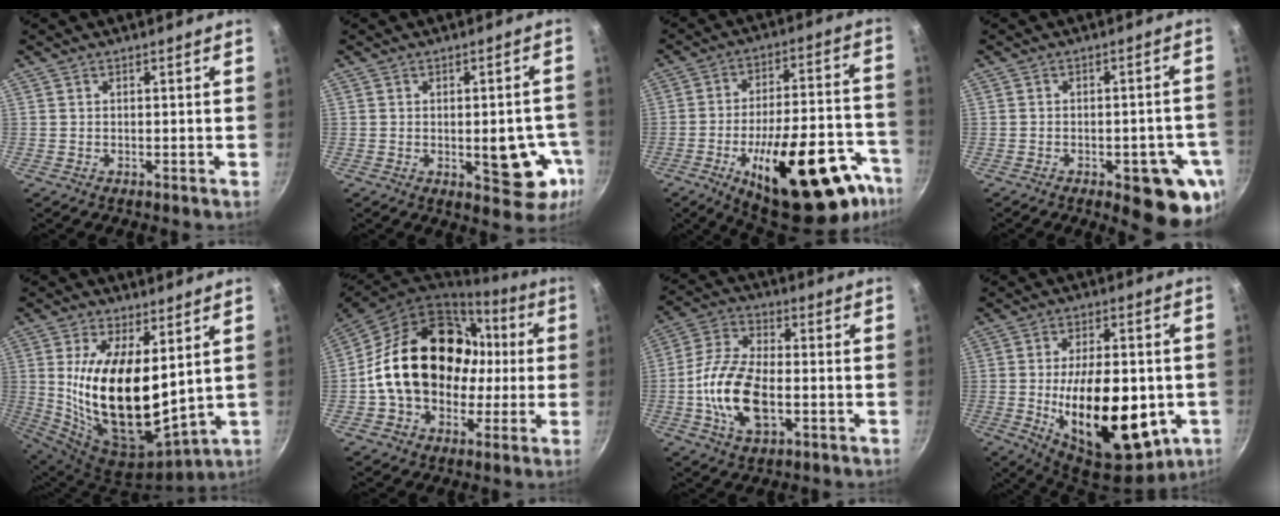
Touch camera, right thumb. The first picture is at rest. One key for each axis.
{"total": 11.0, "fx": -2.5, "fy": 5.3, "fz": 9.3, "tx": -0.067, "ty": 0.008, "tz": -0.025}
{"total": 29.7, "fx": -14.8, "fy": 11.8, "fz": 22.9, "tx": -0.265, "ty": 0.066, "tz": -0.208}
{"total": 12.4, "fx": -5.0, "fy": 5.1, "fz": 10.1, "tx": -0.079, "ty": 0.013, "tz": -0.060}
{"total": 21.1, "fx": 3.6, "fy": 10.4, "fz": 18.0, "tx": -0.321, "ty": -0.047, "tz": 0.081}
{"total": 24.0, "fx": 1.1, "fy": 18.1, "fz": 15.7, "tx": -0.249, "ty": 0.055, "tz": 0.026}
{"total": 14.7, "fx": -2.9, "fy": 7.7, "fz": 12.1, "tx": -0.234, "ty": 0.025, "tz": -0.065}
{"total": 23.7, "fx": -4.1, "fy": 11.9, "fz": 20.1, "tx": -0.296, "ty": -0.001, "tz": -0.045}